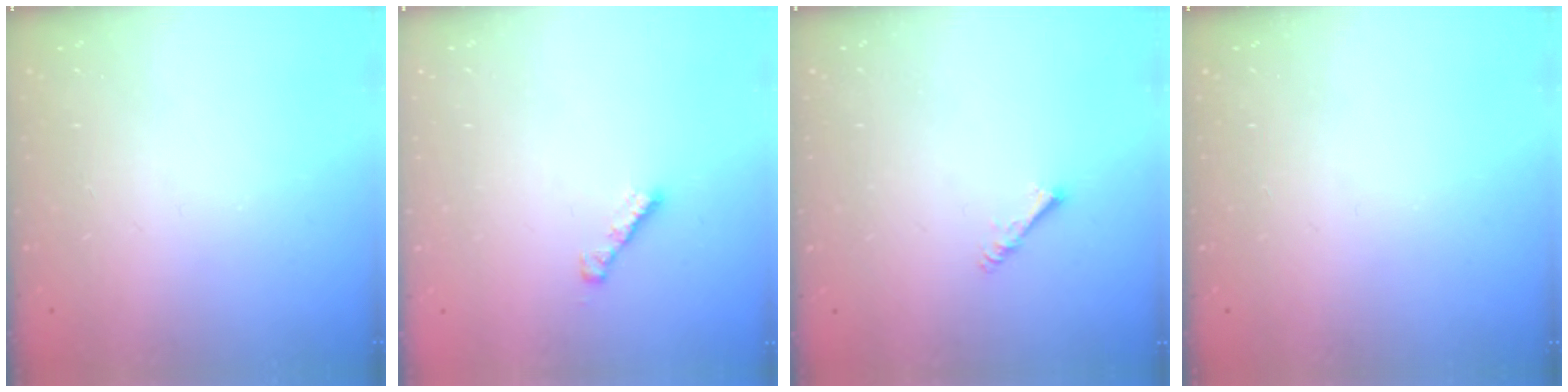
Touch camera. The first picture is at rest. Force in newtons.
{"total": 2.3, "press": 2.3, "slide": 0.4}
{"total": 1.4, "press": 1.3, "slide": 0.3}
{"total": 0.0}